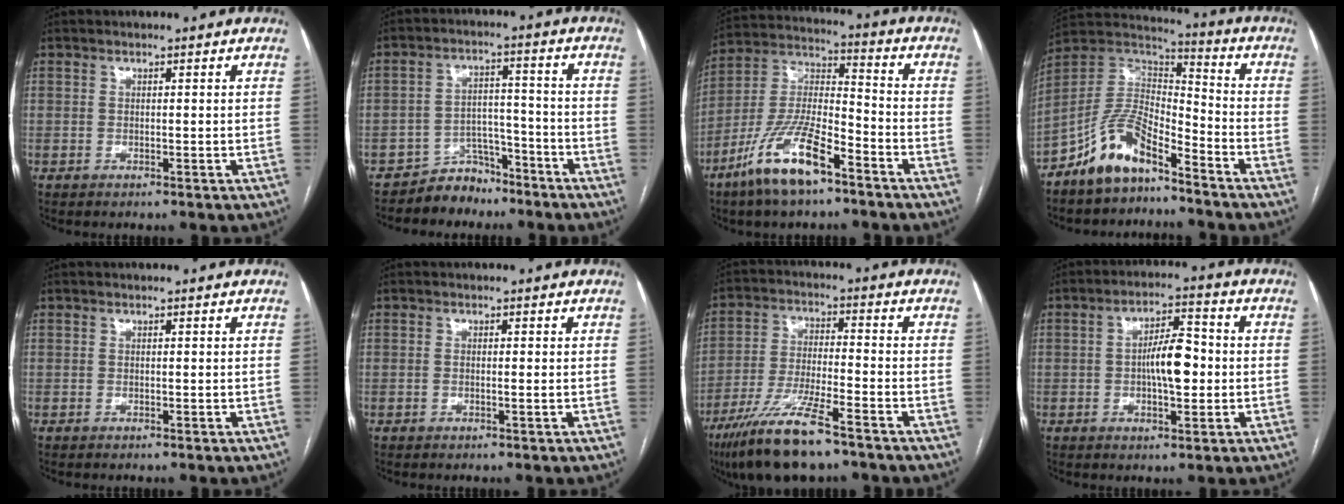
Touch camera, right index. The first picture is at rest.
{"total": 6.1, "force": [-5.1, 3.2, 0.3], "torque": [0.005, 0.025, -0.084]}
{"total": 14.0, "force": [-8.6, 3.5, 10.5], "torque": [-0.217, -0.007, -0.162]}
{"total": 10.7, "force": [-7.7, 3.9, 6.3], "torque": [-0.141, 0.022, -0.150]}
{"total": 0.0}
{"total": 1.1, "force": [-0.1, 0.1, 1.1], "torque": [-0.023, 0.000, -0.001]}
{"total": 12.7, "force": [-8.7, 1.7, 9.0], "torque": [-0.177, -0.028, -0.156]}
{"total": 7.6, "force": [-0.5, 2.6, 7.1], "torque": [-0.122, 0.015, -0.008]}